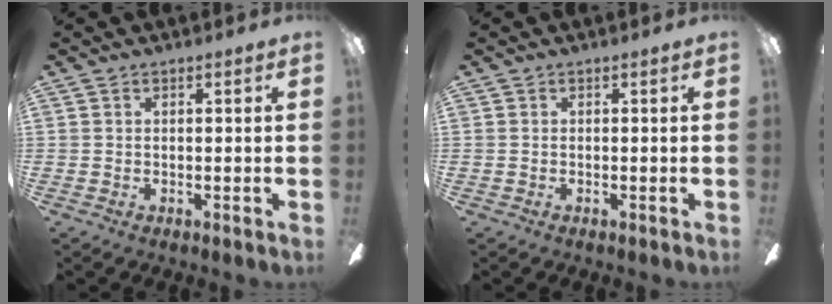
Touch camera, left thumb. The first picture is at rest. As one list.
[{"total": 0.0}]